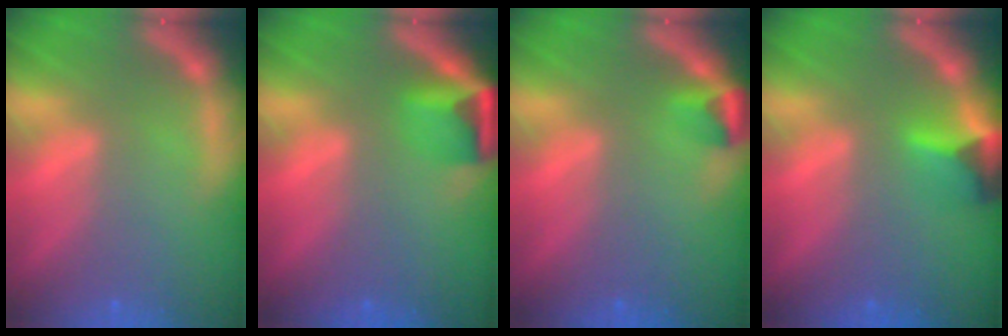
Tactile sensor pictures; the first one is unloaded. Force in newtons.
{"total": 3.9}
{"total": 1.9}
{"total": 3.4}